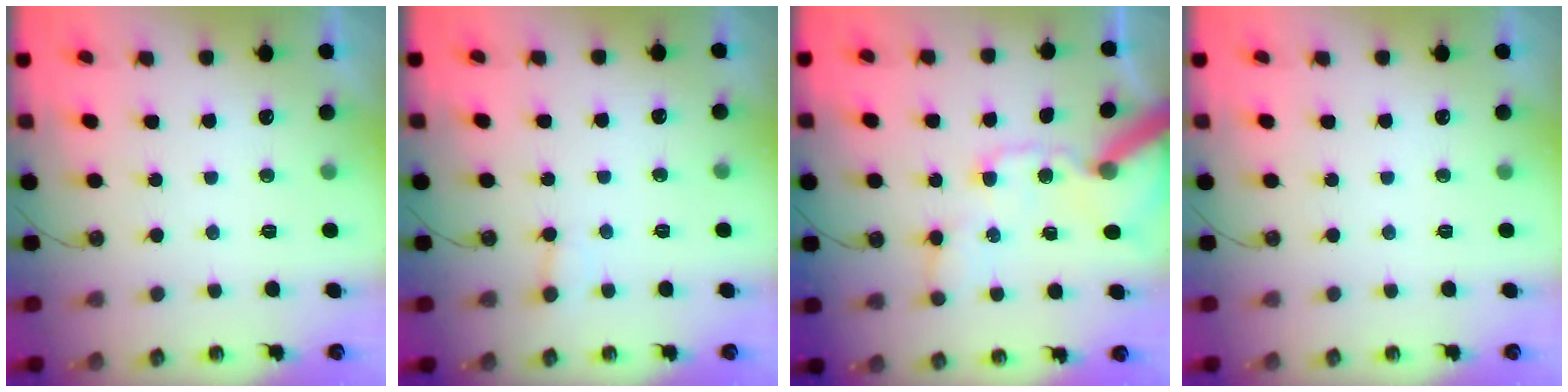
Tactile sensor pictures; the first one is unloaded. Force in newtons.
{"total": 3.6, "press": 3.6, "slide": 0.4}
{"total": 16.7, "press": 16.5, "slide": 2.6}
{"total": 0.0}